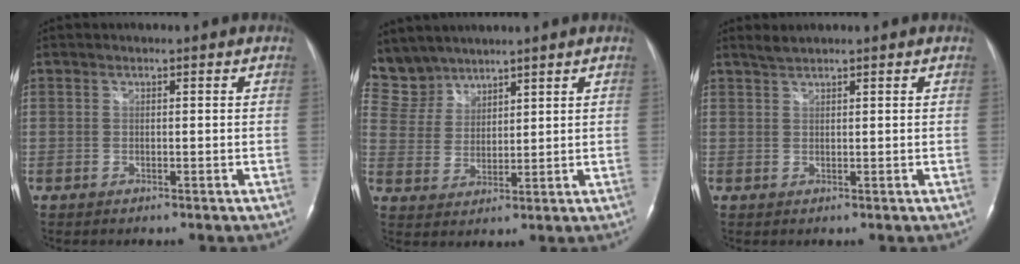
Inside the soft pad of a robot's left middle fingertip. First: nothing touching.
{"total": 6.6, "force": [6.1, 2.5, -0.5], "torque": [0.002, 0.010, 0.139]}
{"total": 1.4, "force": [1.3, -0.2, 0.3], "torque": [-0.007, 0.005, 0.031]}